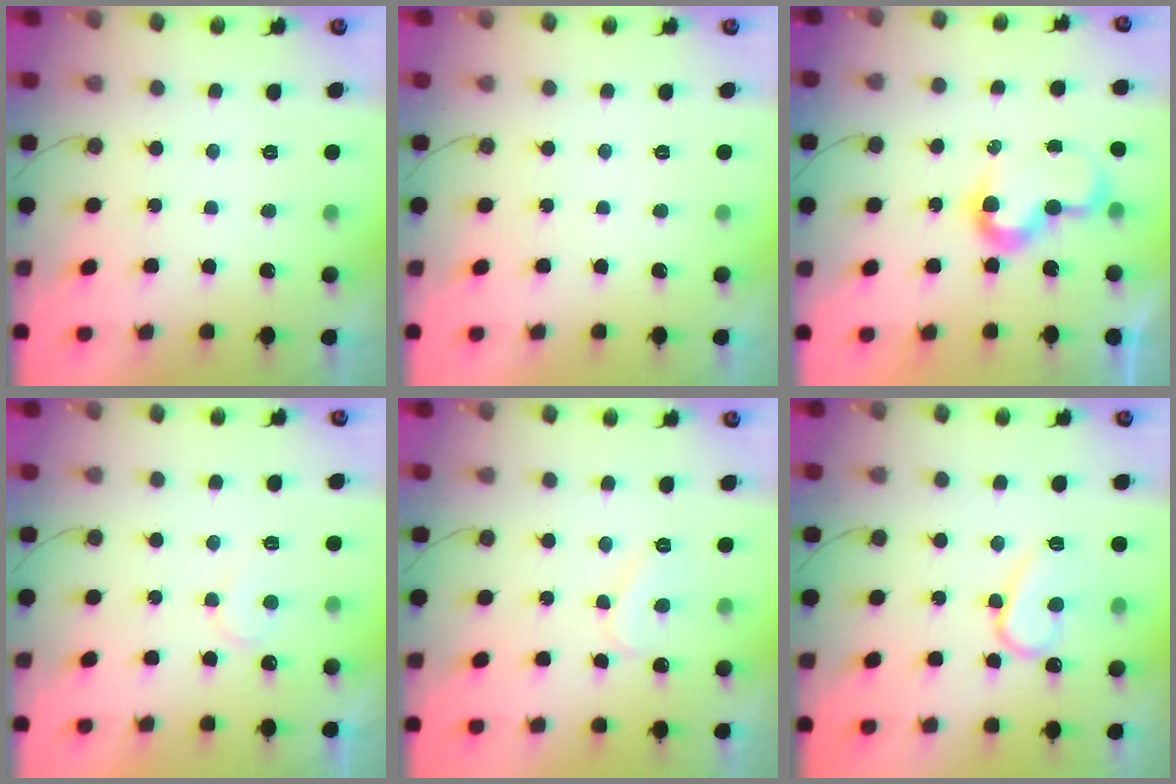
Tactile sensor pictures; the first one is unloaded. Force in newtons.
{"total": 0.0}
{"total": 8.5, "press": 8.5, "slide": 0.1}
{"total": 7.1, "press": 7.1, "slide": 0.6}
{"total": 7.5, "press": 7.5, "slide": 0.6}
{"total": 11.6, "press": 11.5, "slide": 1.1}